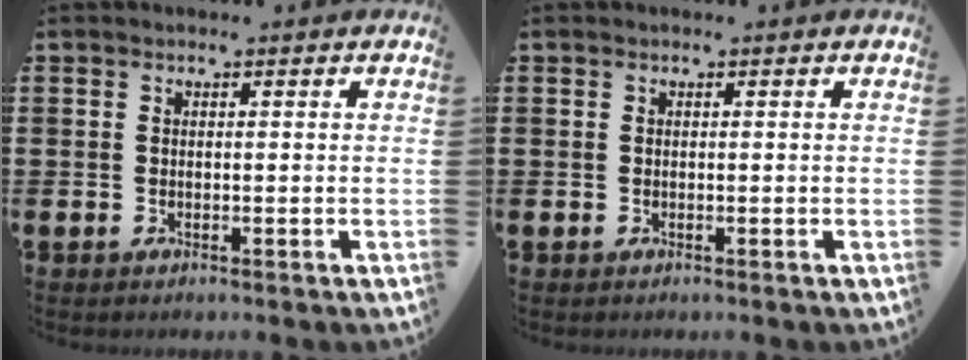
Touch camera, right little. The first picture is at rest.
{"total": 0.0}